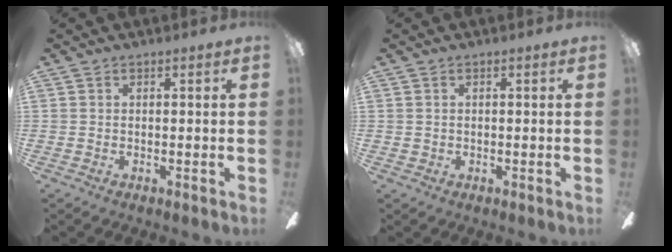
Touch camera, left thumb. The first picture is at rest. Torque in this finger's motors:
{"motor_torque": [-0.18, -0.08, -0.18, -0.01, 0.00]}